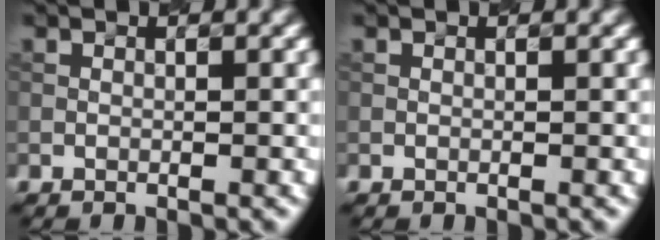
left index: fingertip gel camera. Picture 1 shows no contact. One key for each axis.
{"total": 0.0}